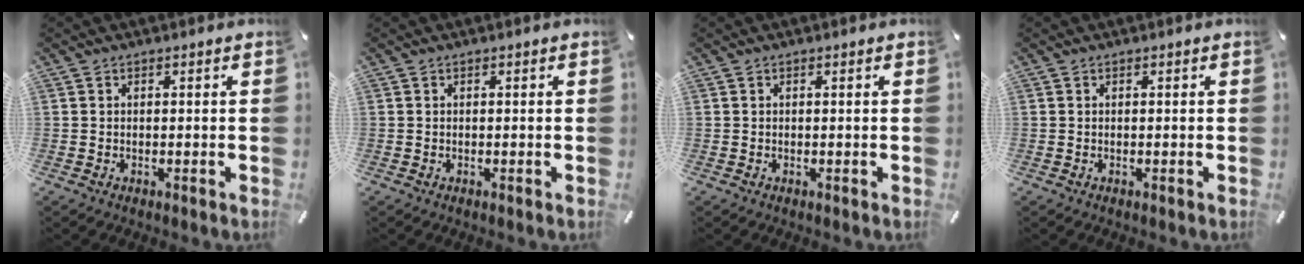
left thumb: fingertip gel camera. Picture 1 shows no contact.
{"total": 0.0}
{"total": 0.0}
{"total": 0.0}